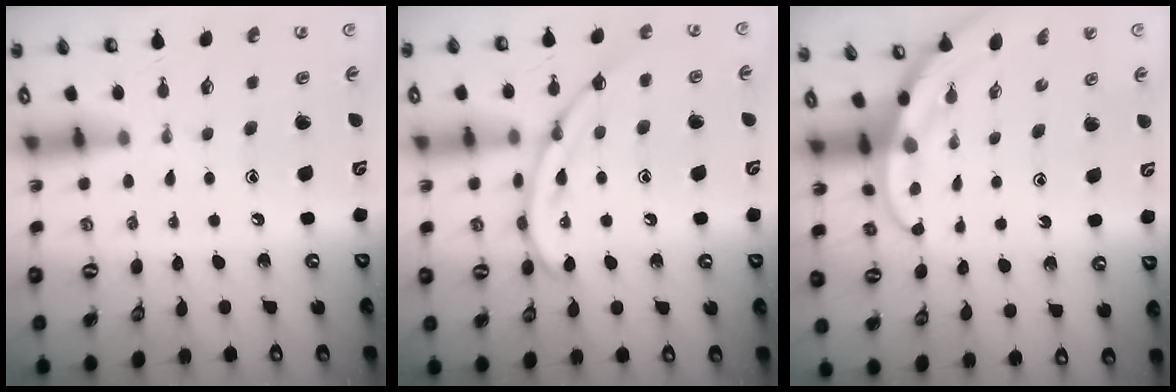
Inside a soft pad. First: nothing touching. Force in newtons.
{"total": 11.6, "press": 11.5, "slide": 0.8}
{"total": 3.0, "press": 3.0, "slide": 0.1}